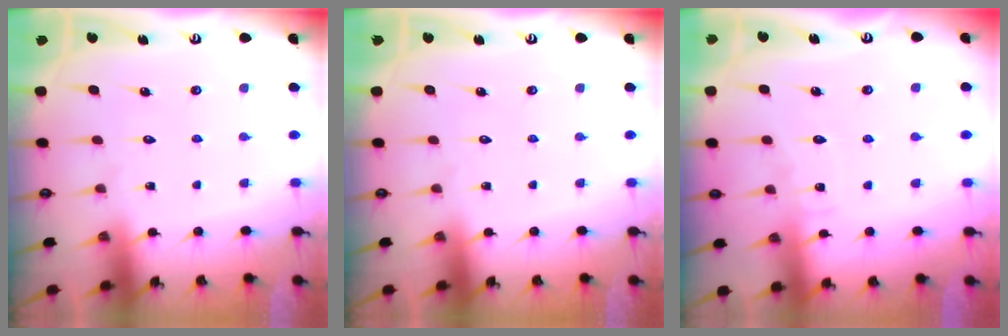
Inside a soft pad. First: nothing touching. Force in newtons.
{"total": 0.0}
{"total": 4.9, "press": 4.8, "slide": 0.4}